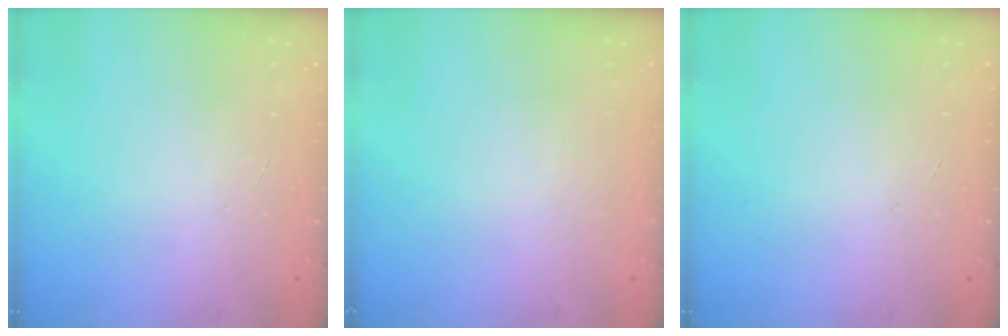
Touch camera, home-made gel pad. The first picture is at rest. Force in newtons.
{"total": 0.0}
{"total": 0.0}